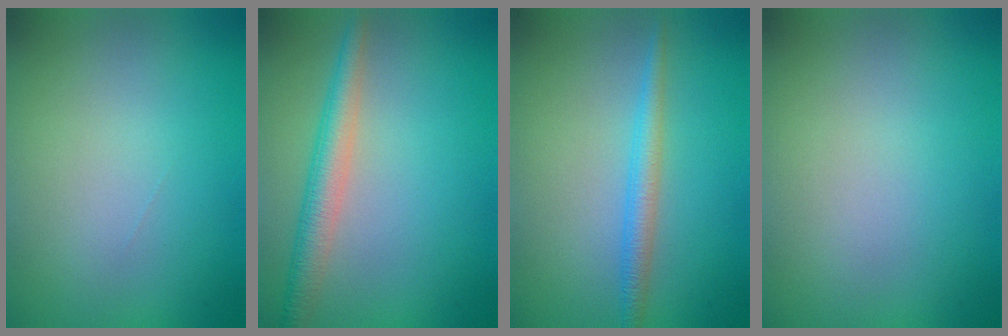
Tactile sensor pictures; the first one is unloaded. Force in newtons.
{"total": 3.7, "press": 3.7, "slide": 0.1}
{"total": 2.2, "press": 2.2, "slide": 0.1}
{"total": 0.0}